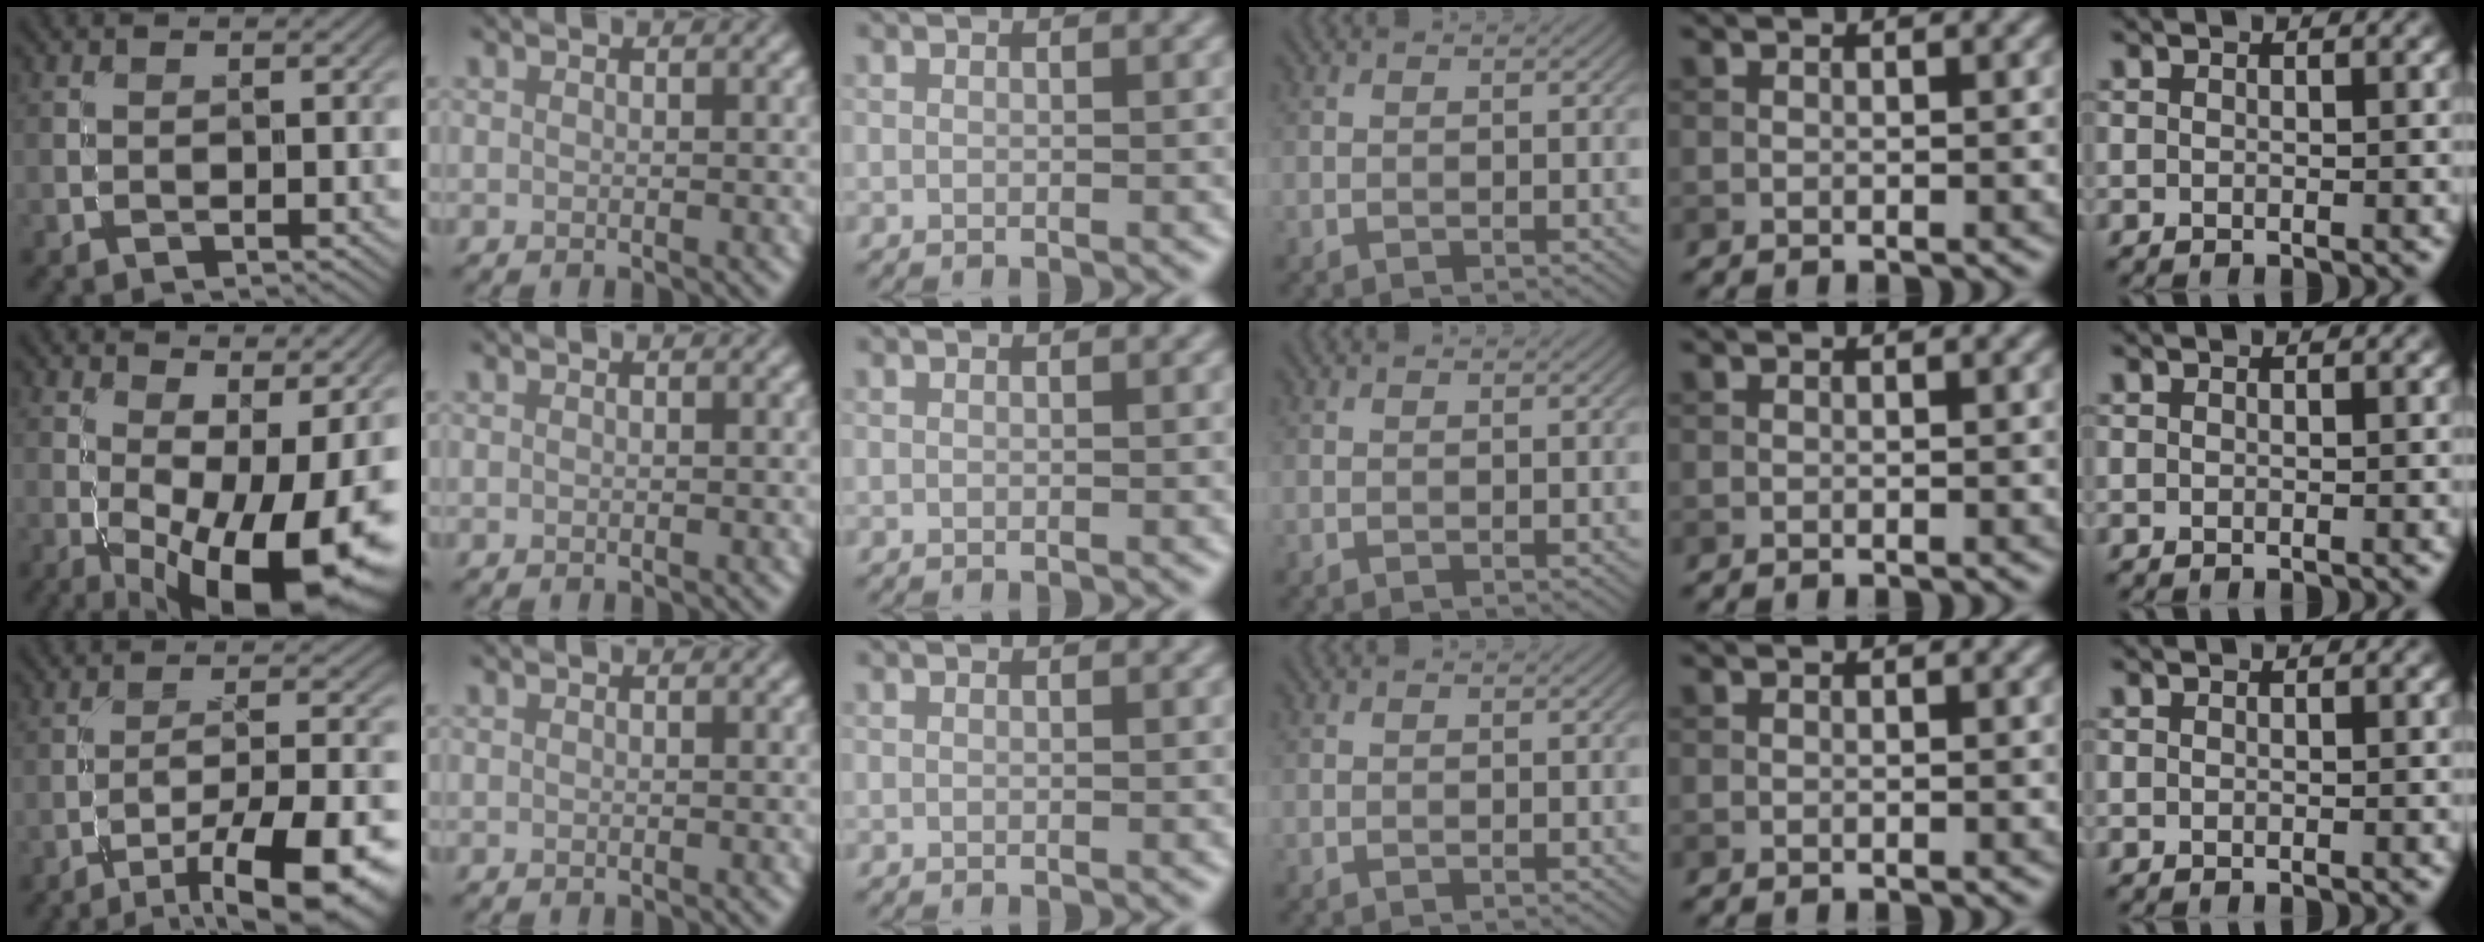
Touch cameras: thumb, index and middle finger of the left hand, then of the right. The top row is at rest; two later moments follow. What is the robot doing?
{"motion": "screw", "object": "medicine bottle"}